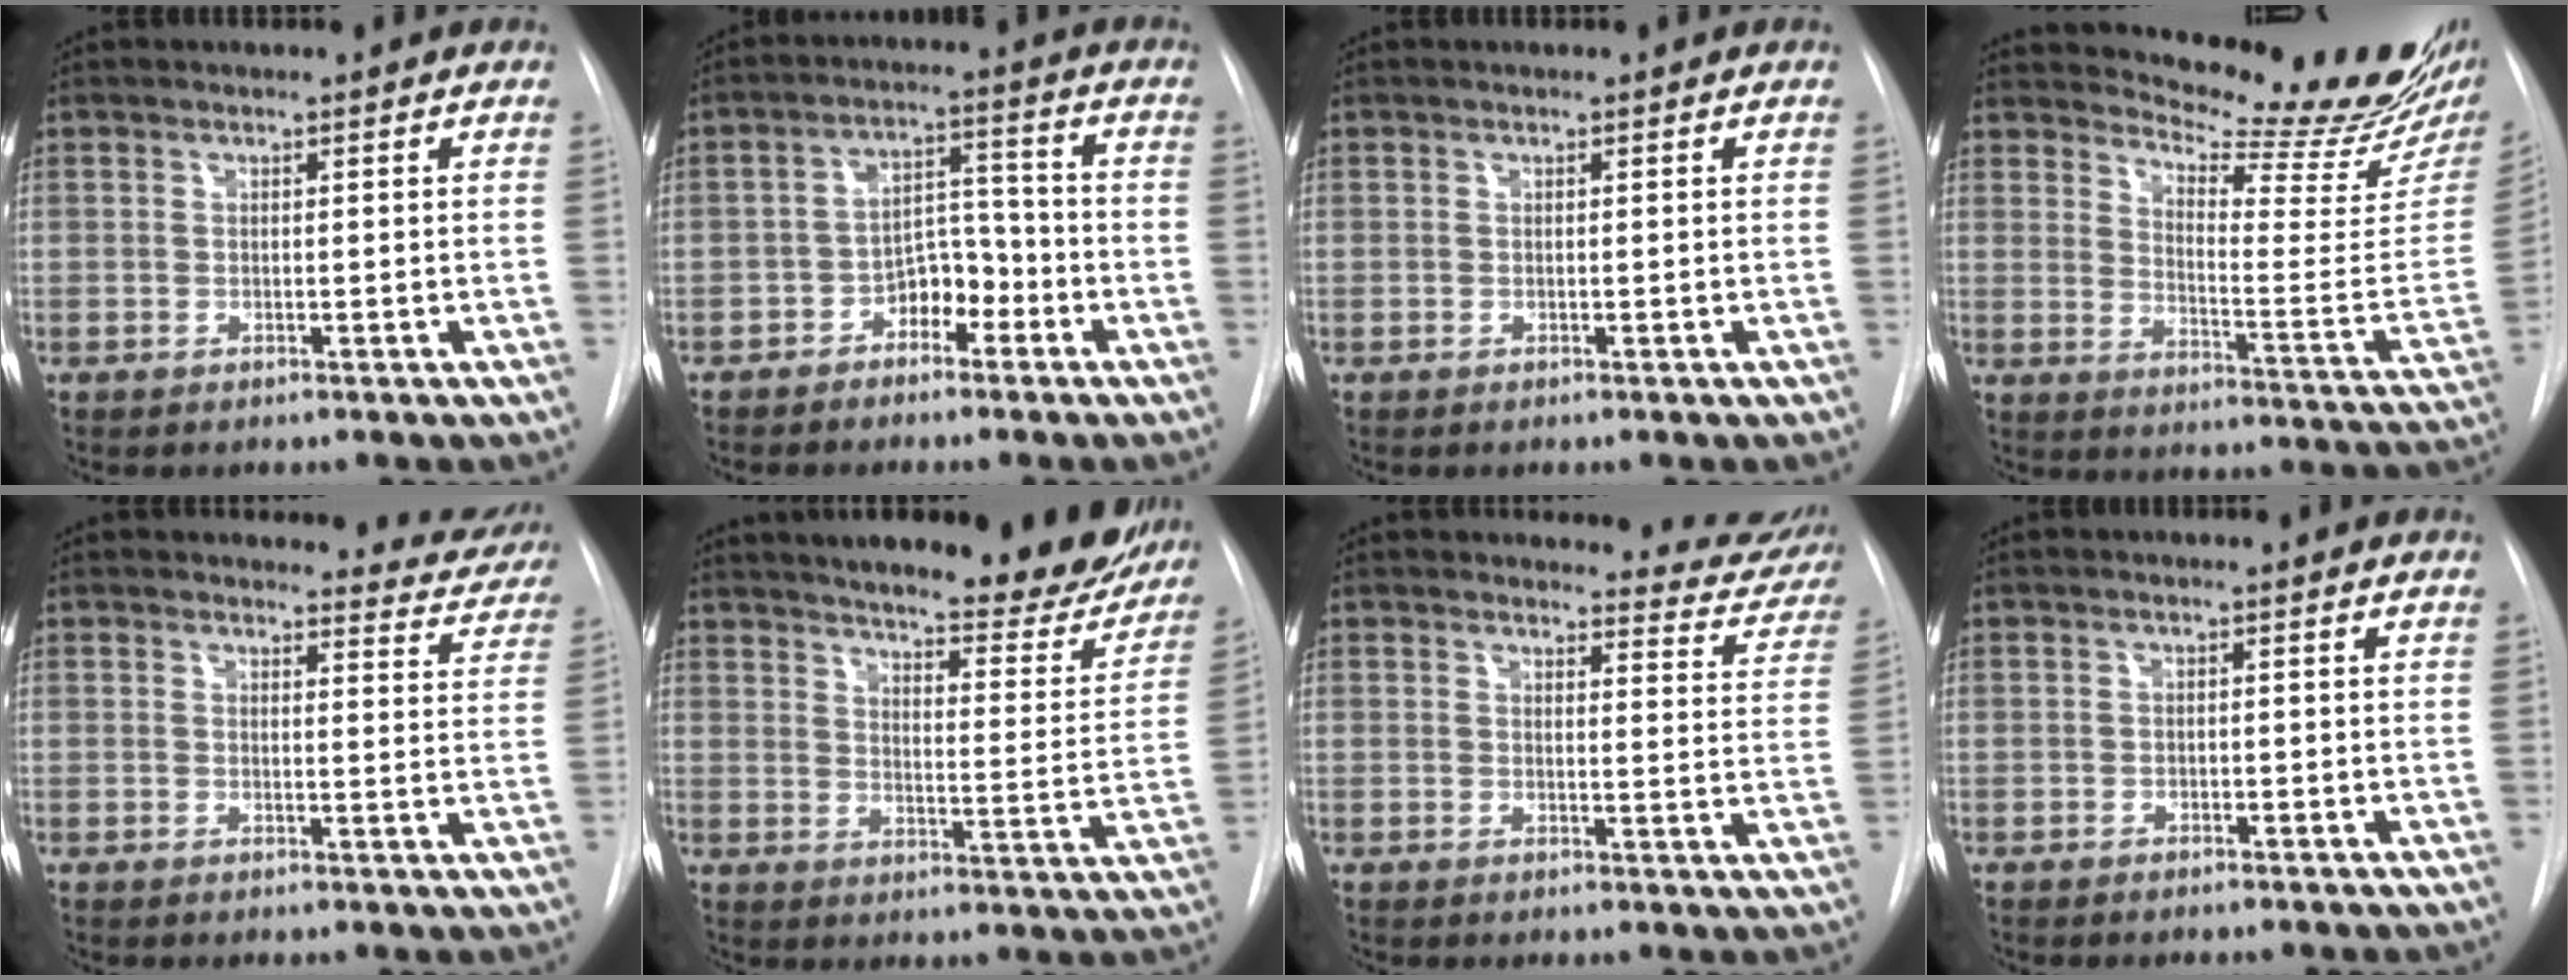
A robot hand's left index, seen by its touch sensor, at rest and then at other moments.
{"total": 5.8, "force": [-3.5, 3.1, 3.4], "torque": [-0.052, 0.019, -0.061]}
{"total": 0.0}
{"total": 20.5, "force": [19.1, 1.1, 7.5], "torque": [-0.111, -0.121, 0.235]}
{"total": 6.9, "force": [6.7, 1.4, -0.5], "torque": [0.032, -0.039, 0.049]}
{"total": 25.3, "force": [22.1, 5.3, 11.1], "torque": [-0.166, -0.058, 0.267]}
{"total": 8.9, "force": [8.7, 1.7, 0.3], "torque": [0.026, -0.053, 0.071]}
{"total": 0.6, "force": [-0.5, 0.2, 0.2], "torque": [0.000, -0.003, -0.012]}